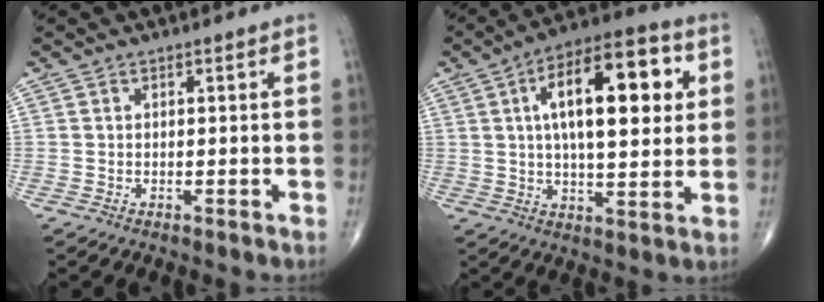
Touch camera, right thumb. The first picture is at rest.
{"total": 19.5, "force": [4.9, 8.1, 17.1], "torque": [-0.240, 0.007, 0.068]}